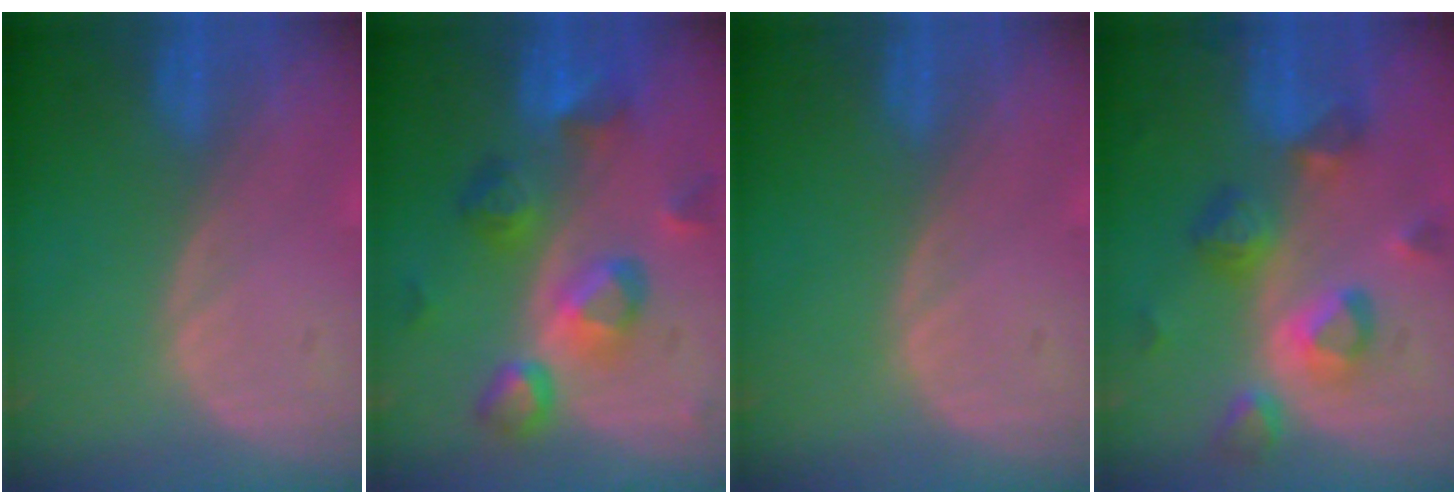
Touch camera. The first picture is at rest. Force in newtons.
{"total": 8.8, "press": 8.5, "slide": 2.4}
{"total": 0.0}
{"total": 8.4, "press": 7.8, "slide": 3.1}